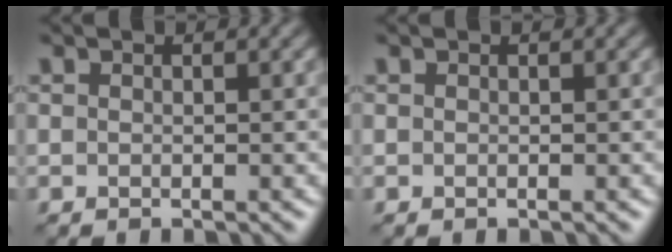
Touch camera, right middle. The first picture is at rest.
{"total": 0.0}